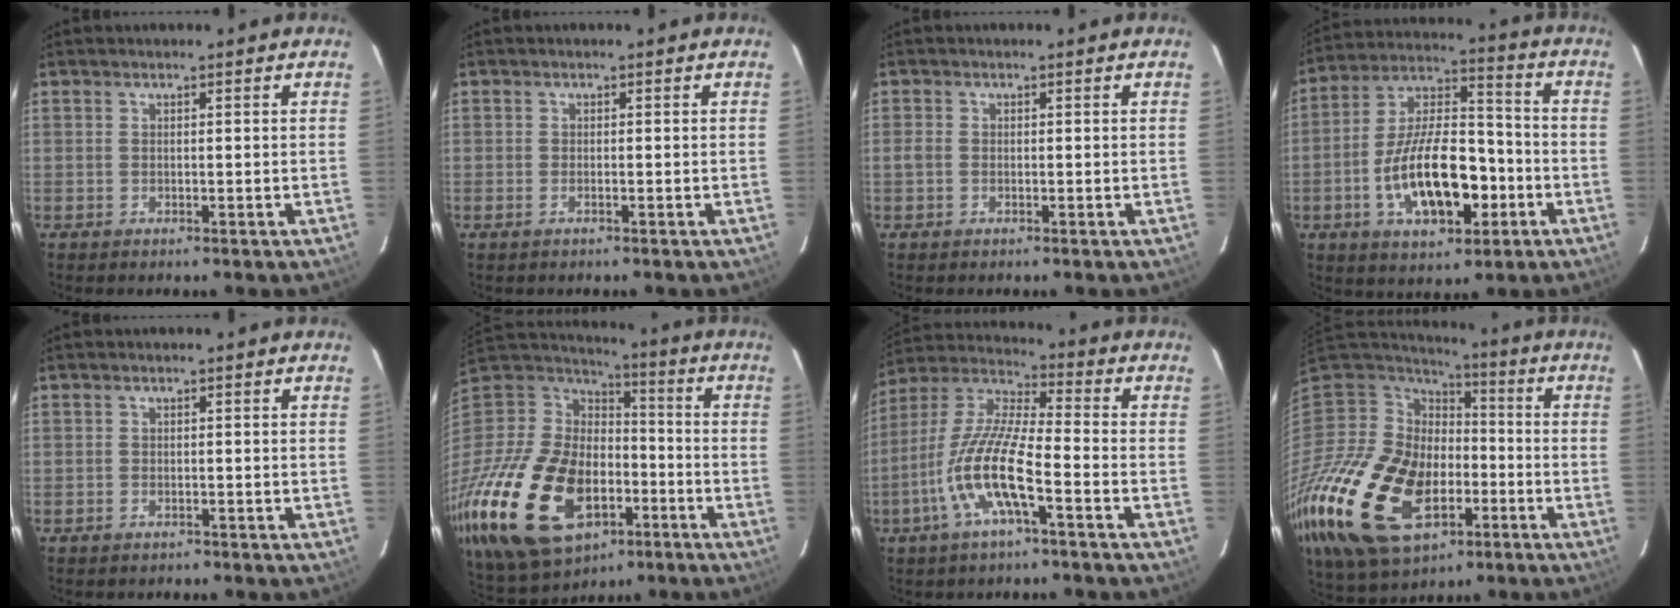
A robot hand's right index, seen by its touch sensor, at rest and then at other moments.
{"total": 0.8, "force": [-0.5, 0.3, 0.5], "torque": [-0.011, -0.003, -0.010]}
{"total": 1.3, "force": [-0.5, 1.0, 0.6], "torque": [-0.014, -0.002, -0.011]}
{"total": 17.7, "force": [-5.7, 8.4, 14.6], "torque": [-0.276, 0.010, -0.088]}
{"total": 1.1, "force": [-0.9, 0.7, 0.0], "torque": [0.001, -0.001, -0.012]}
{"total": 33.1, "force": [-13.2, 21.2, 21.6], "torque": [-0.484, -0.031, -0.200]}
{"total": 13.4, "force": [-5.6, 2.3, 12.0], "torque": [-0.247, -0.004, -0.115]}
{"total": 31.6, "force": [-12.0, 20.2, 21.1], "torque": [-0.485, -0.043, -0.198]}